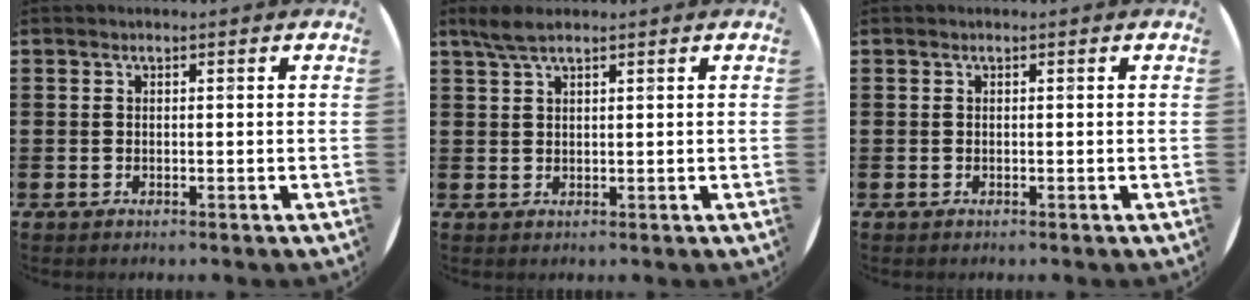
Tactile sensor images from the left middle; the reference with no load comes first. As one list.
[{"total": 2.8, "force": [2.2, 0.6, 1.7], "torque": [-0.037, 0.005, 0.039]}, {"total": 0.0}]